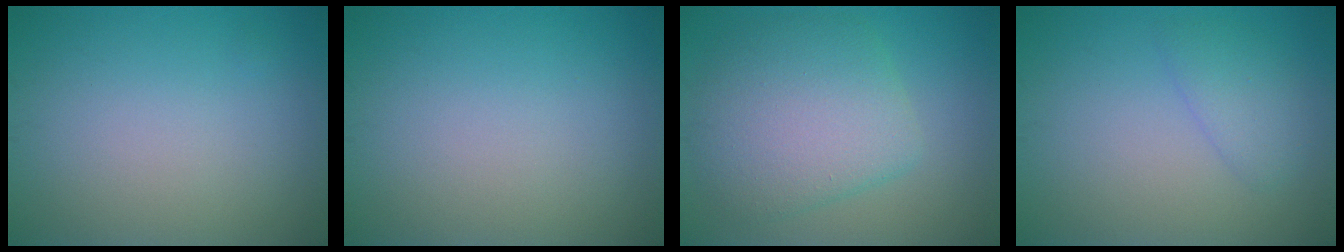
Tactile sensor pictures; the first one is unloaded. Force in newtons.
{"total": 0.0}
{"total": 6.7, "press": 6.7, "slide": 0.3}
{"total": 2.0, "press": 2.0, "slide": 0.2}